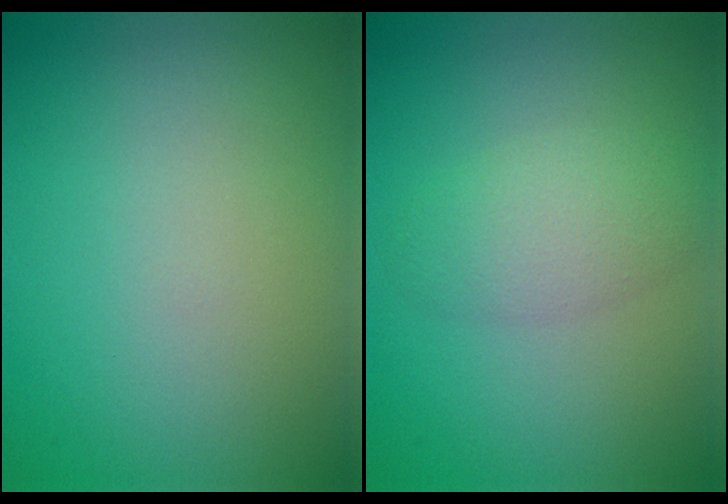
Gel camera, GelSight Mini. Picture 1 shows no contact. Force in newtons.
{"total": 3.0, "press": 3.0, "slide": 0.2}